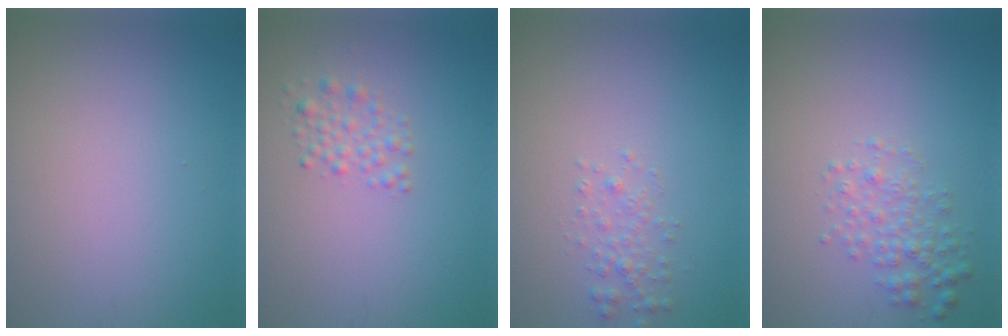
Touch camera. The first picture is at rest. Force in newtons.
{"total": 1.7, "press": 1.7, "slide": 0.0}
{"total": 1.4, "press": 1.4, "slide": 0.0}
{"total": 2.4, "press": 2.4, "slide": 0.1}